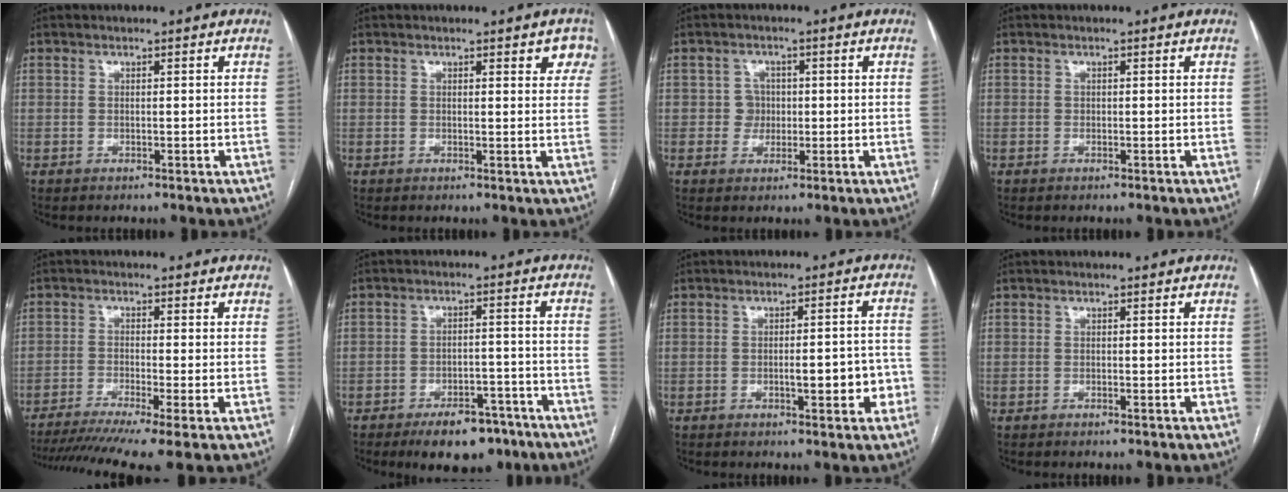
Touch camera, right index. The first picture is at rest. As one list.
[{"total": 4.1, "force": [2.3, 1.4, 3.0], "torque": [-0.020, -0.001, 0.019]}, {"total": 2.6, "force": [0.0, 2.6, 0.4], "torque": [0.003, 0.008, 0.000]}, {"total": 0.0}, {"total": 11.8, "force": [-8.6, 0.0, 8.1], "torque": [-0.130, -0.021, -0.138]}, {"total": 8.9, "force": [-6.4, 4.0, 4.7], "torque": [-0.059, 0.007, -0.094]}, {"total": 5.8, "force": [-1.9, 1.4, 5.3], "torque": [-0.069, 0.013, -0.019]}, {"total": 0.0}]